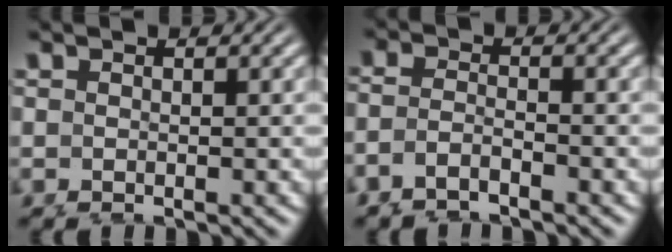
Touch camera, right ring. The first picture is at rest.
{"total": 4.3, "force": [-1.6, 3.6, 1.6], "torque": [-0.057, -0.018, -0.027]}